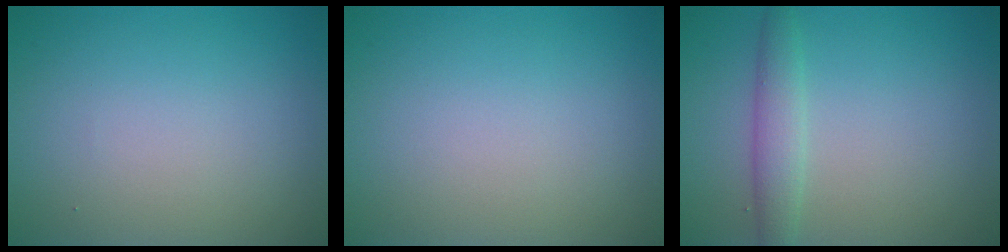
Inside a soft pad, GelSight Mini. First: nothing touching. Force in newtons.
{"total": 0.0}
{"total": 2.4, "press": 2.4, "slide": 0.1}